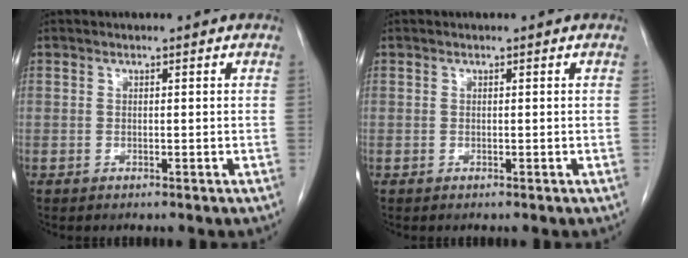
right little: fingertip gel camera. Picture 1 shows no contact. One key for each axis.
{"total": 0.0}